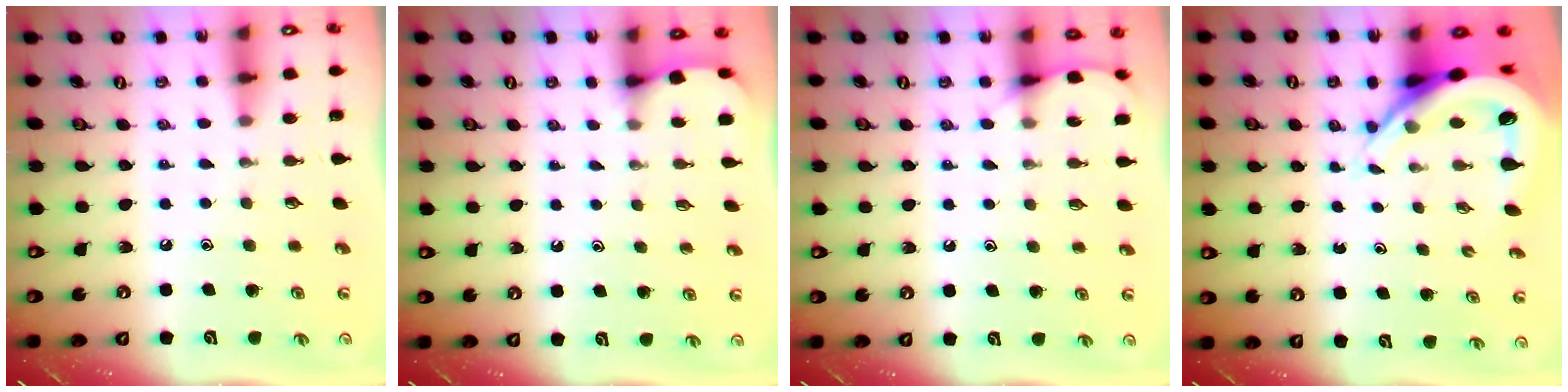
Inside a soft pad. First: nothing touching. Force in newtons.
{"total": 2.2, "press": 2.2, "slide": 0.3}
{"total": 5.8, "press": 5.8, "slide": 0.7}
{"total": 7.8, "press": 7.7, "slide": 1.1}